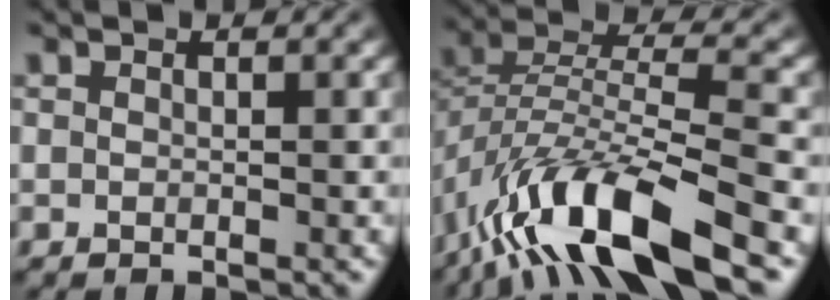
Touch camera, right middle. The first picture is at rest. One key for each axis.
{"total": 12.2, "fx": -7.8, "fy": 3.4, "fz": 8.7, "tx": -0.165, "ty": 0.003, "tz": -0.152}